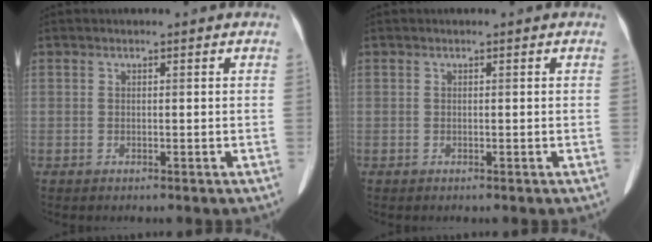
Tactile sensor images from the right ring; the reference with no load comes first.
{"total": 0.0}